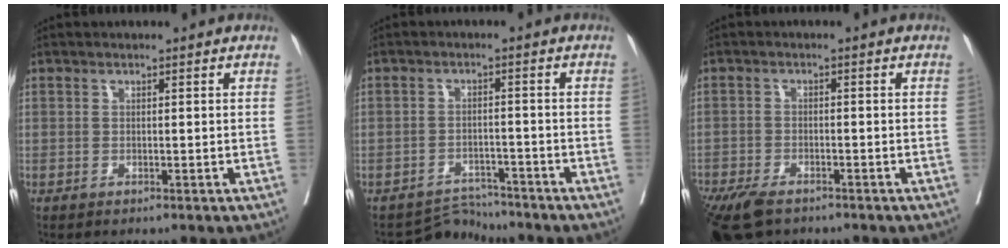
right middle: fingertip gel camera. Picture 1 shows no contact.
{"total": 3.9, "force": [-3.5, 0.3, -1.6], "torque": [0.025, 0.004, -0.054]}
{"total": 10.3, "force": [-7.7, 4.0, 5.6], "torque": [-0.116, -0.017, -0.125]}